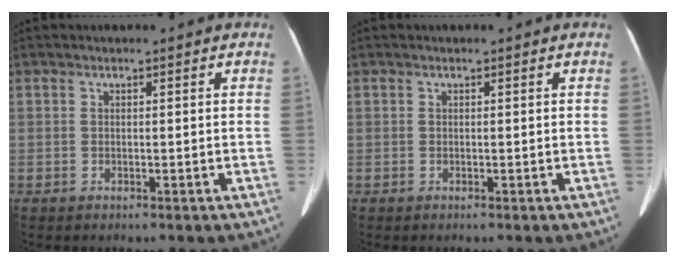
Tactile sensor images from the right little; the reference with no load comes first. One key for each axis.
{"total": 0.0}